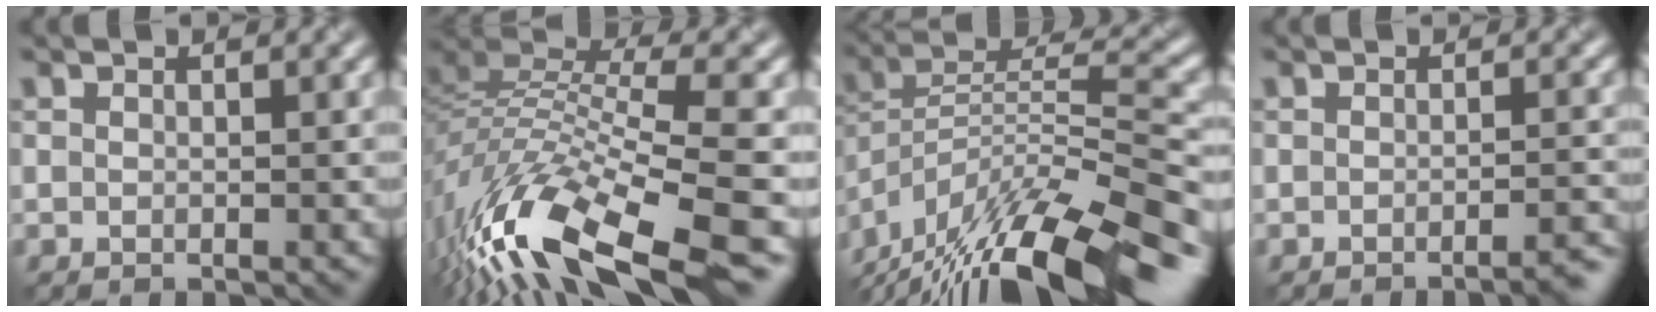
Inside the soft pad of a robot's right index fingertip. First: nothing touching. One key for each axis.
{"total": 13.3, "fx": -7.4, "fy": 3.9, "fz": 10.3, "tx": -0.217, "ty": 0.017, "tz": -0.132}
{"total": 15.7, "fx": -11.4, "fy": 4.2, "fz": 9.9, "tx": -0.189, "ty": 0.020, "tz": -0.189}
{"total": 2.7, "fx": -2.1, "fy": 0.6, "fz": 1.6, "tx": -0.011, "ty": 0.006, "tz": -0.034}